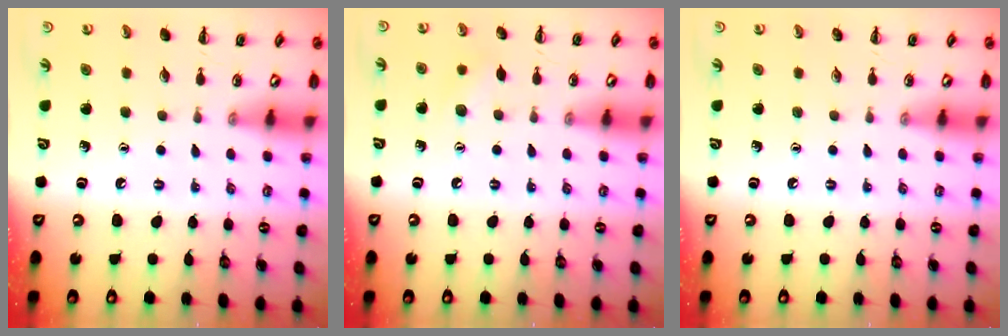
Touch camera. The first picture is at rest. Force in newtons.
{"total": 6.8, "press": 6.7, "slide": 1.2}
{"total": 0.0}